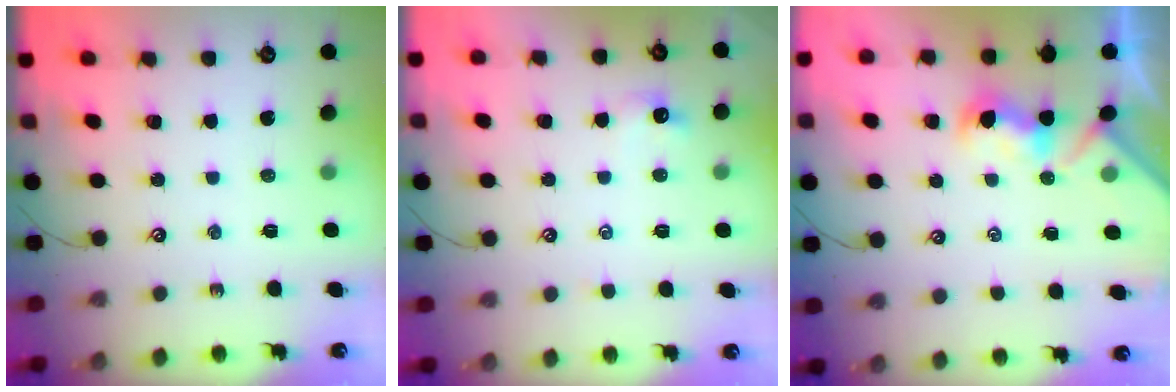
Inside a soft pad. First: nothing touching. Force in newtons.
{"total": 0.8, "press": 0.5, "slide": 0.6}
{"total": 2.8, "press": 2.6, "slide": 0.9}